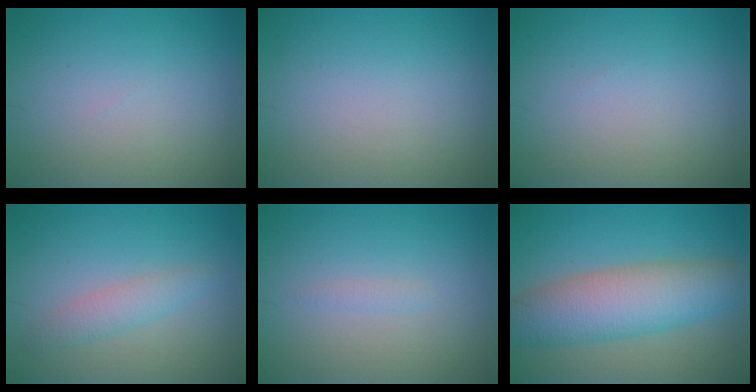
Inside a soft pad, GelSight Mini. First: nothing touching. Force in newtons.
{"total": 0.0}
{"total": 0.0}
{"total": 2.0, "press": 2.0, "slide": 0.0}
{"total": 0.6, "press": 0.6, "slide": 0.1}
{"total": 7.5, "press": 7.5, "slide": 0.5}